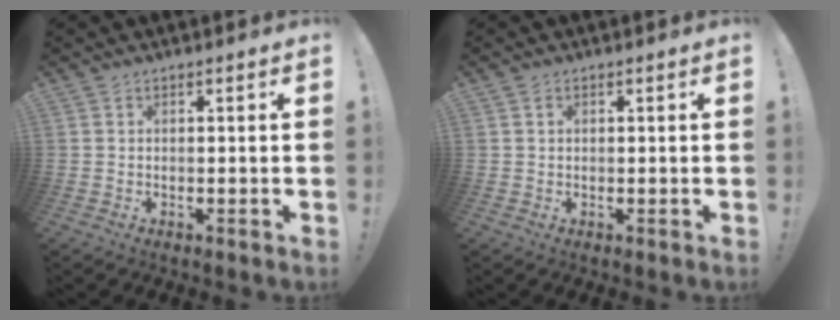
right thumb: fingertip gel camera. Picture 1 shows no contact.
{"total": 0.7, "force": [0.3, 0.6, 0.2], "torque": [-0.012, 0.004, 0.007]}